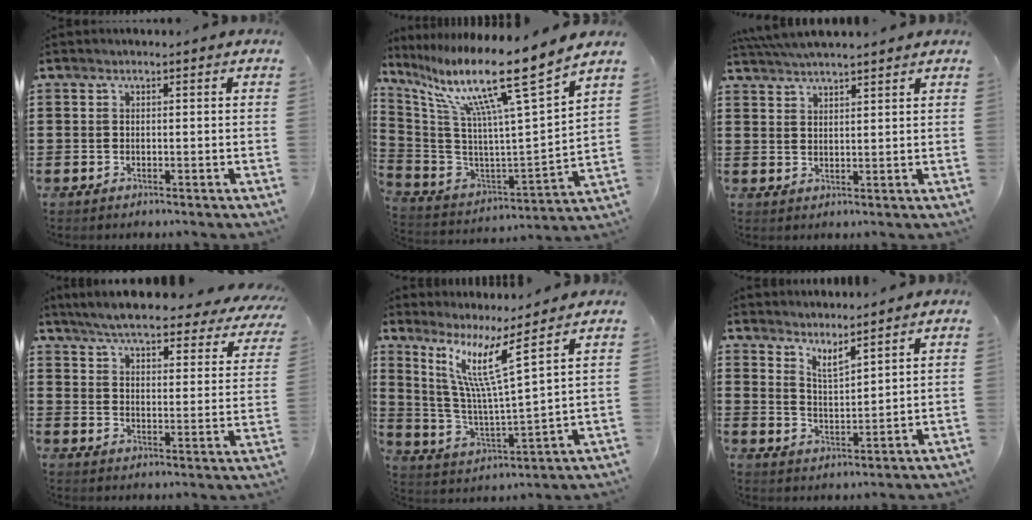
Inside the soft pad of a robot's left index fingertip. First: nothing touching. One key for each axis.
{"total": 14.5, "fx": 10.1, "fy": -0.6, "fz": 10.4, "tx": -0.218, "ty": -0.066, "tz": 0.150}
{"total": 3.8, "fx": 3.6, "fy": -0.2, "fz": 1.1, "tx": -0.031, "ty": -0.005, "tz": 0.068}
{"total": 6.2, "fx": 5.7, "fy": 0.1, "fz": 2.4, "tx": -0.072, "ty": -0.036, "tz": 0.095}
{"total": 9.9, "fx": 6.4, "fy": 0.0, "fz": 7.5, "tx": -0.165, "ty": -0.036, "tz": 0.108}
{"total": 3.7, "fx": 3.5, "fy": -0.1, "fz": 1.1, "tx": -0.029, "ty": -0.013, "tz": 0.064}